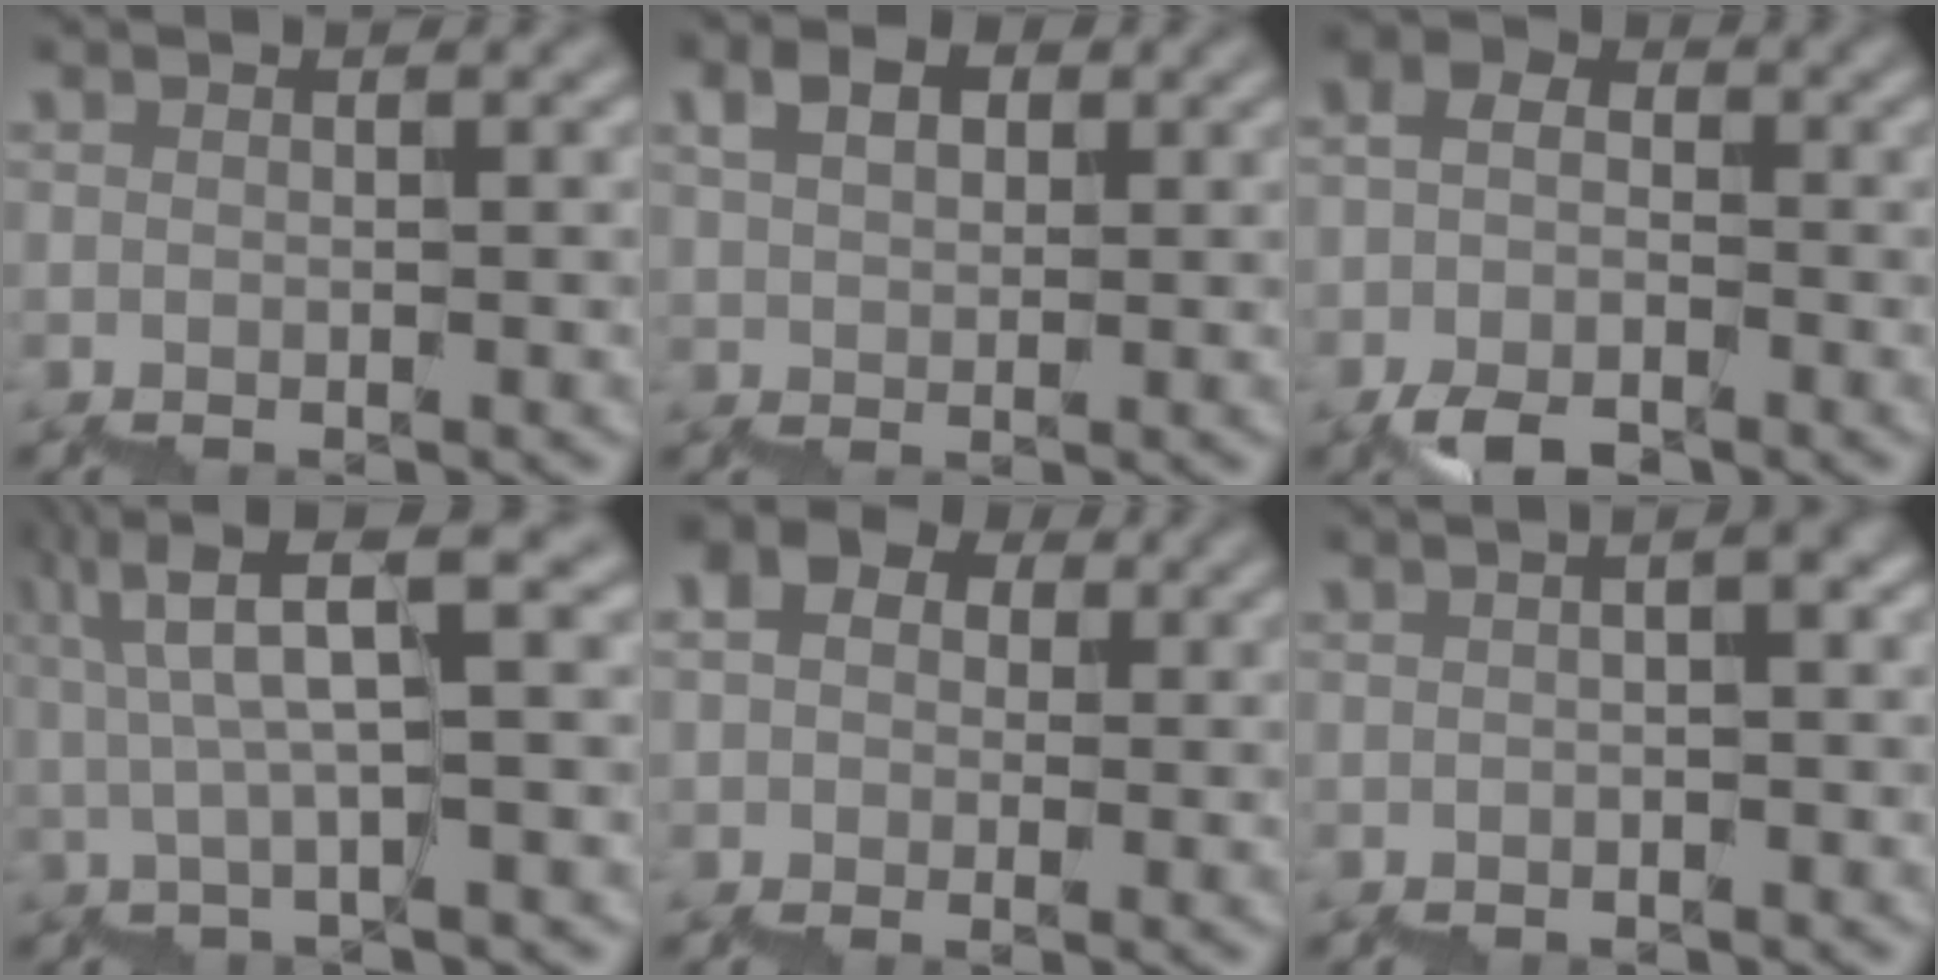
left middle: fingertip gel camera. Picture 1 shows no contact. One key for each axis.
{"total": 2.9, "fx": 2.0, "fy": 1.6, "fz": 1.5, "tx": -0.026, "ty": 0.012, "tz": 0.037}
{"total": 4.1, "fx": -1.7, "fy": 2.9, "fz": 2.3, "tx": -0.056, "ty": 0.012, "tz": -0.036}
{"total": 7.4, "fx": 3.5, "fy": 1.1, "fz": 6.4, "tx": -0.090, "ty": 0.022, "tz": 0.061}
{"total": 3.8, "fx": 0.5, "fy": 3.0, "fz": 2.2, "tx": -0.030, "ty": 0.014, "tz": 0.012}
{"total": 2.0, "fx": -0.8, "fy": 0.4, "fz": 1.8, "tx": -0.028, "ty": 0.007, "tz": -0.010}